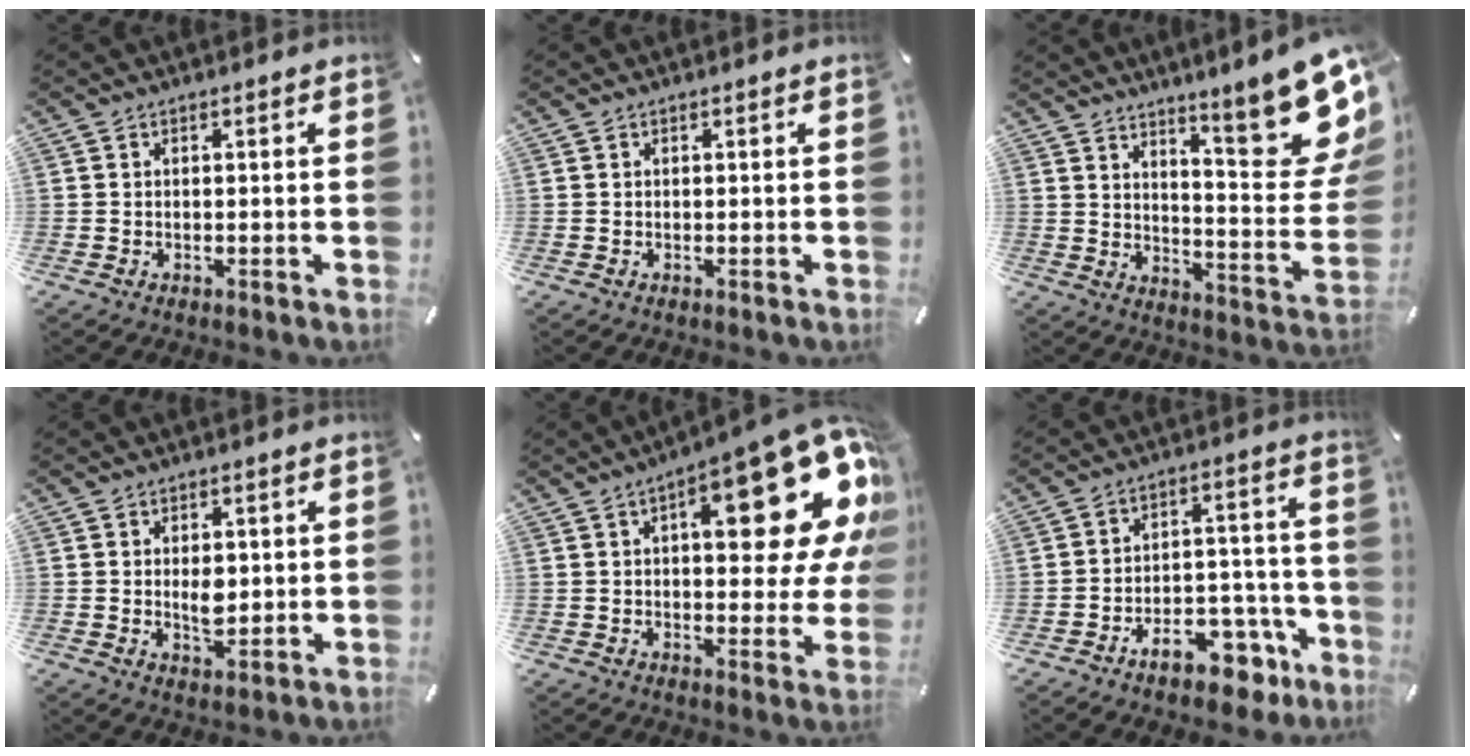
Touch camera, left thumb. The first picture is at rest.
{"total": 0.0}
{"total": 19.5, "force": [11.9, 5.3, 14.5], "torque": [-0.186, -0.102, 0.191]}
{"total": 4.8, "force": [0.6, 3.1, 3.7], "torque": [-0.057, -0.008, 0.004]}
{"total": 23.7, "force": [10.7, 9.0, 19.1], "torque": [-0.244, -0.069, 0.167]}
{"total": 12.7, "force": [-8.2, 6.4, 7.3], "torque": [-0.065, 0.060, -0.131]}